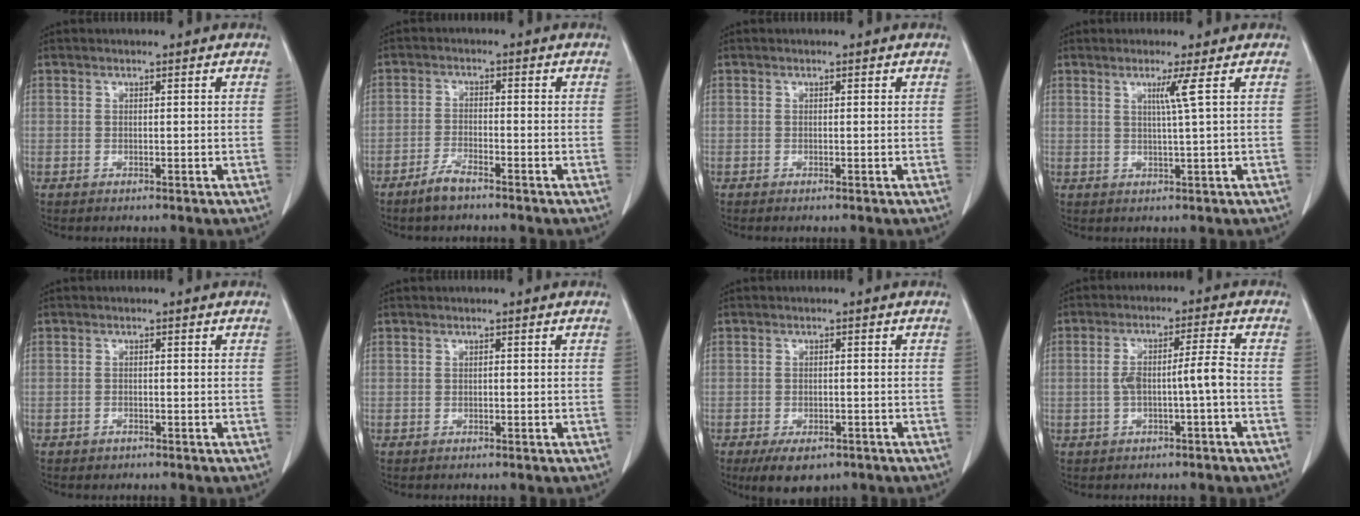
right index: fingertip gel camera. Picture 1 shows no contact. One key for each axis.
{"total": 3.5, "fx": -2.8, "fy": 0.6, "fz": 2.0, "tx": -0.041, "ty": -0.001, "tz": -0.056}
{"total": 0.0}
{"total": 2.7, "fx": 1.0, "fy": -1.2, "fz": 2.2, "tx": -0.042, "ty": -0.007, "tz": 0.020}
{"total": 0.8, "fx": -0.6, "fy": 0.5, "fz": 0.2, "tx": -0.004, "ty": 0.002, "tz": -0.009}
{"total": 0.0}
{"total": 5.9, "fx": -4.0, "fy": 2.9, "fz": 3.2, "tx": -0.050, "ty": -0.006, "tz": -0.057}
{"total": 5.4, "fx": -1.1, "fy": 0.2, "fz": 5.3, "tx": -0.102, "ty": 0.022, "tz": -0.011}